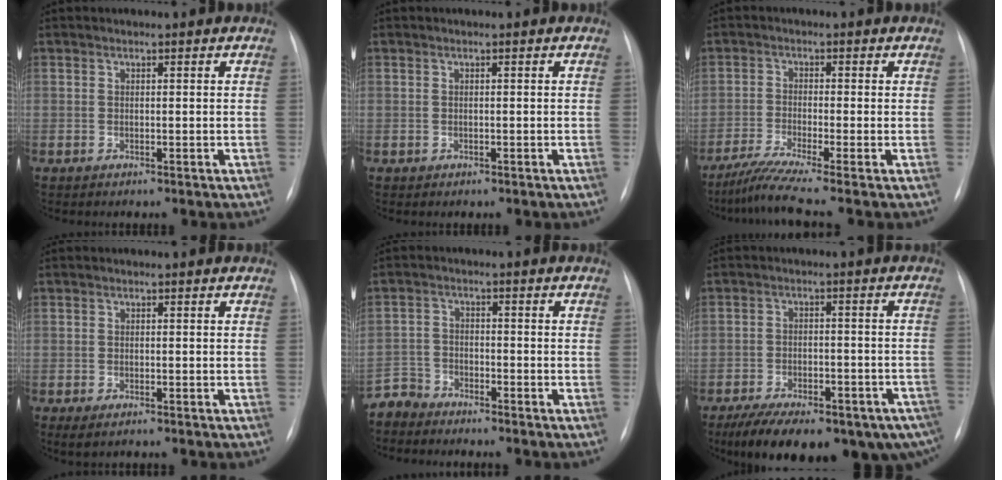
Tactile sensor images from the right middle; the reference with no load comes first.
{"total": 0.0}
{"total": 5.8, "force": [-4.5, -1.4, 3.4], "torque": [-0.072, -0.024, -0.088]}
{"total": 2.0, "force": [-1.4, 0.7, 1.3], "torque": [-0.023, -0.004, -0.018]}
{"total": 4.0, "force": [-3.8, 0.9, -1.0], "torque": [0.022, -0.006, -0.076]}
{"total": 21.6, "force": [-15.0, 8.8, 12.8], "torque": [-0.167, 0.001, -0.195]}